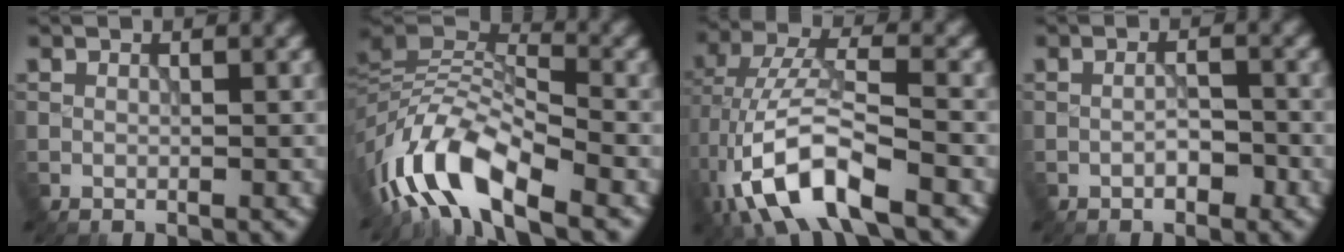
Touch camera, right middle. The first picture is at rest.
{"total": 10.2, "force": [-6.1, 3.7, 7.2], "torque": [-0.124, 0.009, -0.131]}
{"total": 9.8, "force": [-4.3, 3.6, 8.1], "torque": [-0.156, 0.017, -0.087]}
{"total": 1.7, "force": [-0.8, 0.7, 1.3], "torque": [-0.024, 0.001, -0.015]}